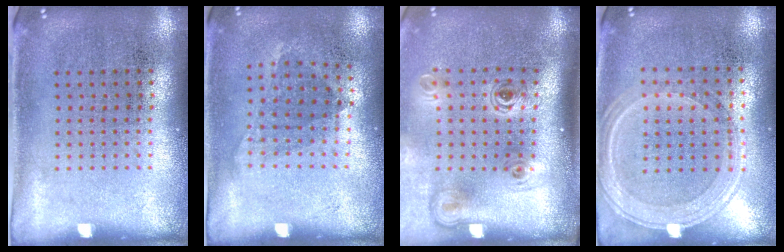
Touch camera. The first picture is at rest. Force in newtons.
{"total": 1.0, "press": 0.8, "slide": 0.6}
{"total": 2.2, "press": 1.5, "slide": 1.6}
{"total": 1.3, "press": 1.2, "slide": 0.5}